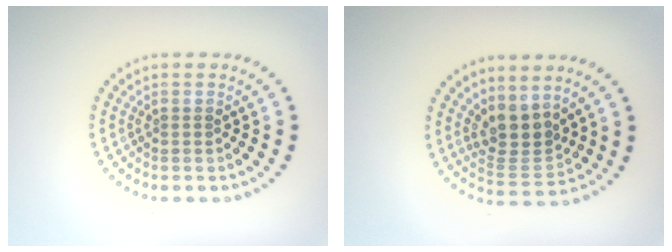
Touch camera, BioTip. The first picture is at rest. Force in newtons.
{"total": 3.7, "press": 3.1, "slide": 2.0}